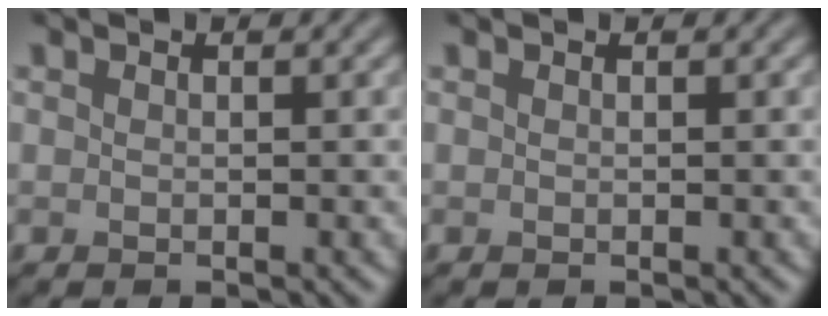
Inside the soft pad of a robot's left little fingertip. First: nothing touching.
{"total": 0.0}